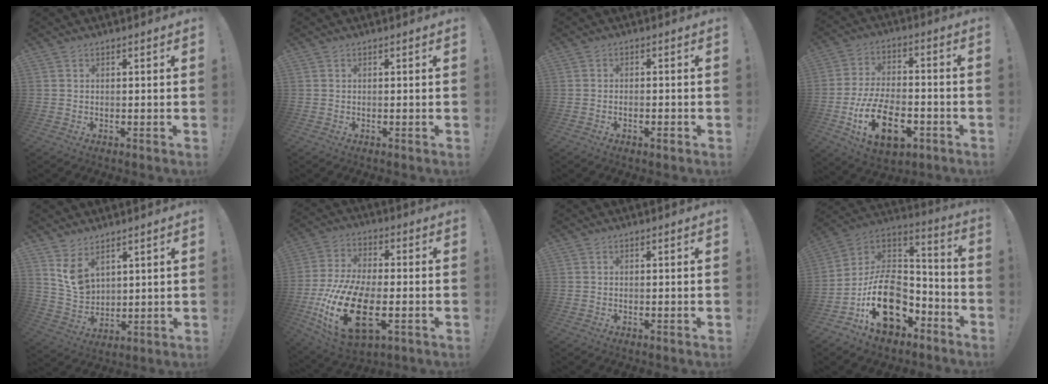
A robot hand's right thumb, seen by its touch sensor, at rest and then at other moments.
{"total": 0.0}
{"total": 1.8, "force": [-1.2, 0.4, 1.3], "torque": [-0.017, 0.005, -0.019]}
{"total": 19.4, "force": [-8.1, 10.6, 14.1], "torque": [-0.254, 0.049, -0.129]}
{"total": 8.2, "force": [5.4, 5.0, 3.7], "torque": [-0.065, -0.036, 0.107]}
{"total": 22.8, "force": [-5.9, 12.2, 18.3], "torque": [-0.360, 0.023, -0.089]}
{"total": 0.0}
{"total": 22.1, "force": [-7.8, 15.4, 13.8], "torque": [-0.226, 0.042, -0.118]}